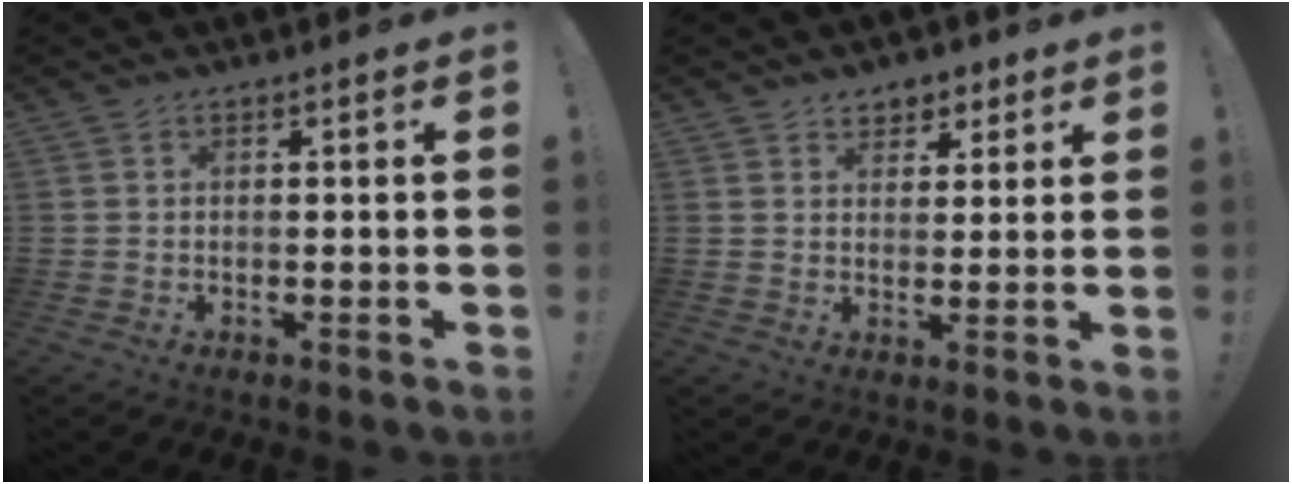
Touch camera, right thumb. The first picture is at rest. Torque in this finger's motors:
{"motor_torque": [0.00, 0.01, 0.05, 0.10, 0.00]}